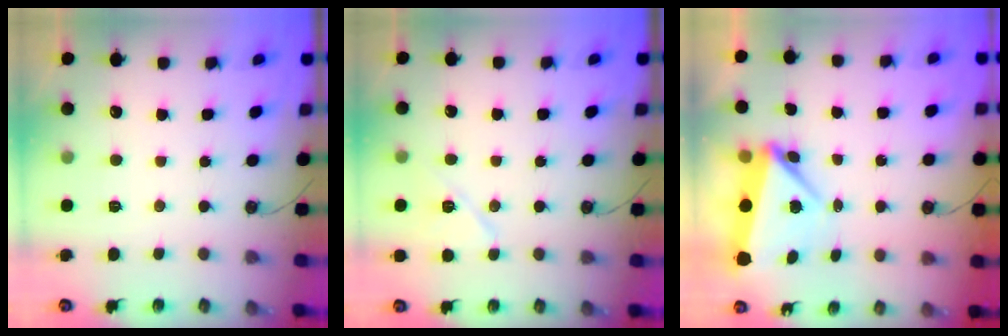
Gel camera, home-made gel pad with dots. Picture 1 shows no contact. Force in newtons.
{"total": 8.5, "press": 8.4, "slide": 1.7}
{"total": 5.6, "press": 5.6, "slide": 0.2}